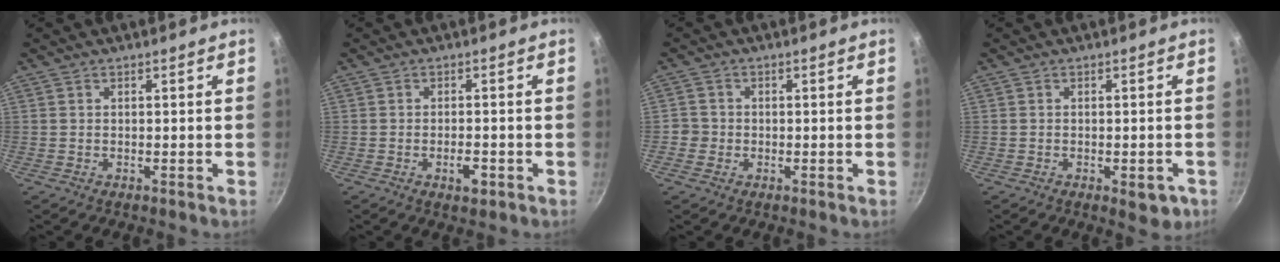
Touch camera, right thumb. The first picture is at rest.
{"total": 3.3, "force": [-1.5, 1.4, 2.6], "torque": [-0.035, 0.009, -0.022]}
{"total": 2.6, "force": [-0.9, 2.4, 0.5], "torque": [0.004, 0.012, -0.019]}
{"total": 4.5, "force": [-1.8, 2.2, 3.4], "torque": [-0.022, 0.009, -0.019]}